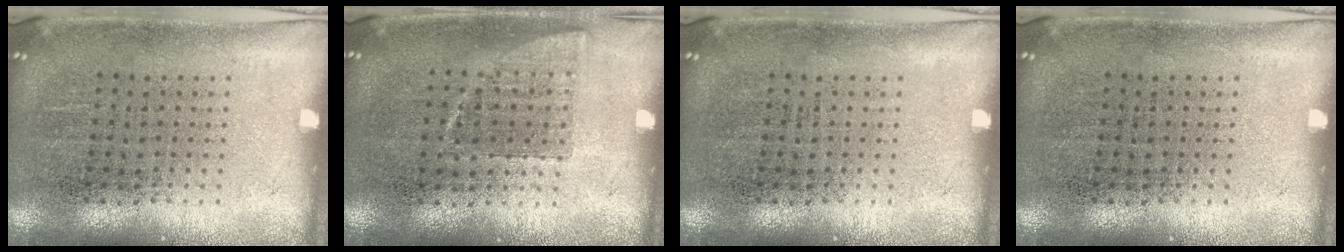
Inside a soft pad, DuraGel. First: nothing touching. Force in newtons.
{"total": 0.7, "press": 0.6, "slide": 0.4}
{"total": 0.0}
{"total": 0.0}